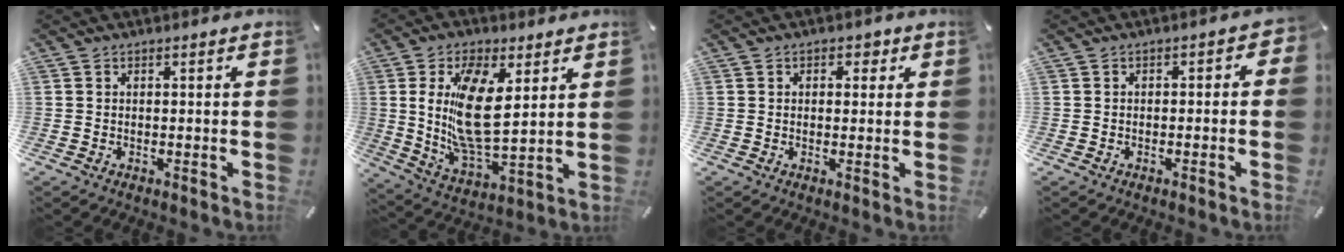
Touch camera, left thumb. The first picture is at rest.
{"total": 15.3, "force": [4.6, 7.9, 12.2], "torque": [-0.246, -0.020, 0.076]}
{"total": 2.4, "force": [0.8, 1.8, 1.3], "torque": [-0.004, -0.003, 0.005]}
{"total": 1.9, "force": [-1.0, 1.1, 1.2], "torque": [-0.022, 0.008, -0.020]}